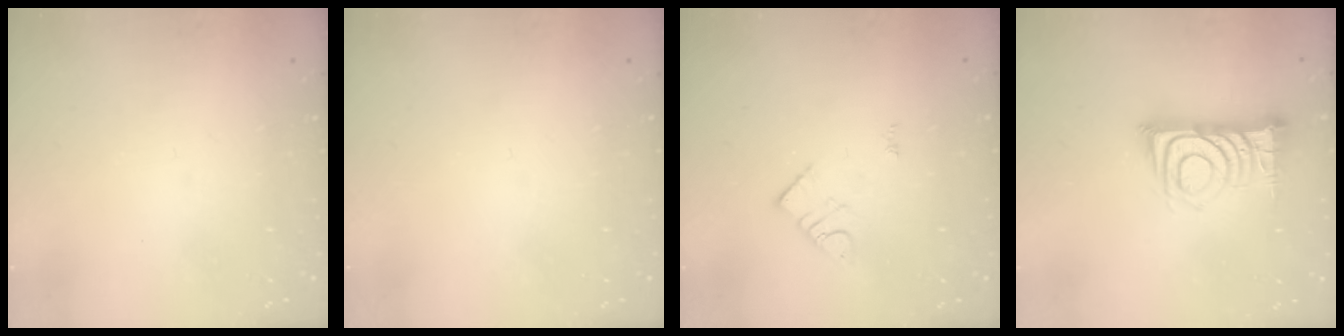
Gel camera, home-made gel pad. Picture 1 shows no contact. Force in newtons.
{"total": 0.0}
{"total": 3.9, "press": 3.8, "slide": 0.4}
{"total": 12.7, "press": 12.6, "slide": 0.9}